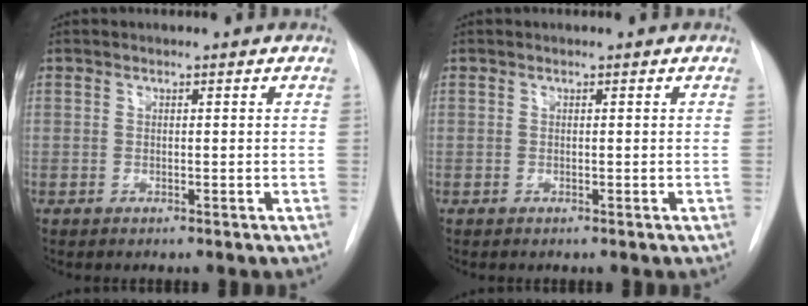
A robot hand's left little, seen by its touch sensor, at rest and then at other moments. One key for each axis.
{"total": 0.0}